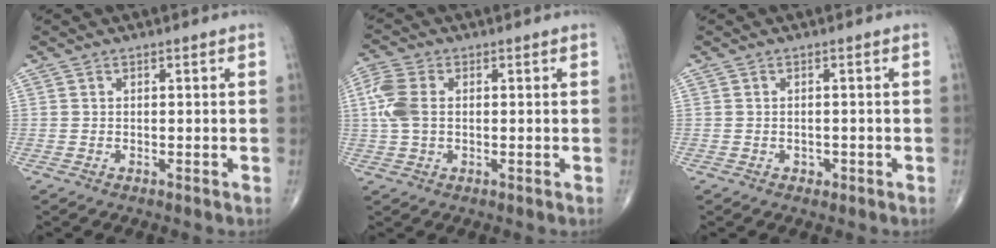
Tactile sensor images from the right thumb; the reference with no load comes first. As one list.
[{"total": 6.6, "force": [0.7, 4.2, 5.1], "torque": [-0.132, 0.012, 0.011]}, {"total": 1.1, "force": [-0.5, 0.9, 0.4], "torque": [-0.001, 0.004, -0.005]}]